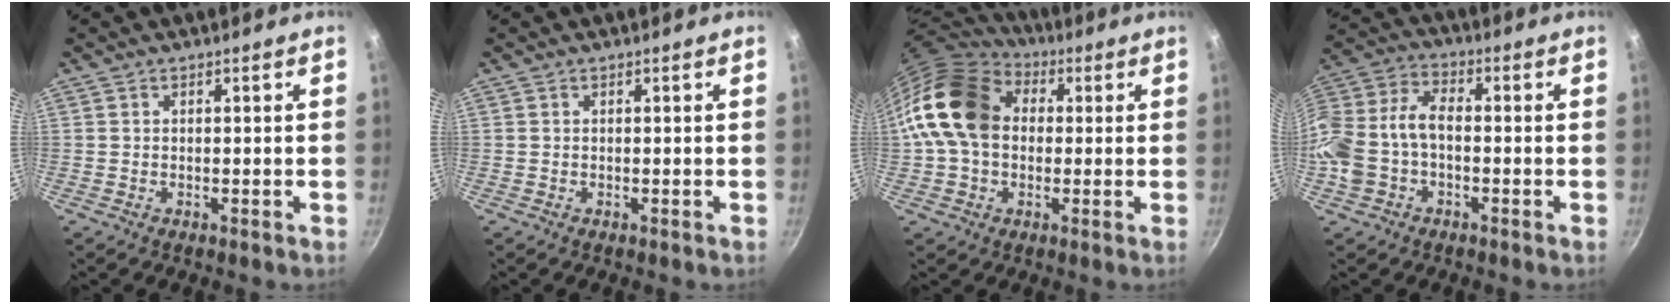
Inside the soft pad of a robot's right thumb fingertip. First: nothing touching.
{"total": 0.0}
{"total": 17.5, "force": [2.1, 13.0, 11.5], "torque": [-0.193, 0.030, 0.024]}
{"total": 13.4, "force": [-2.3, 8.9, 9.7], "torque": [-0.195, 0.043, -0.056]}